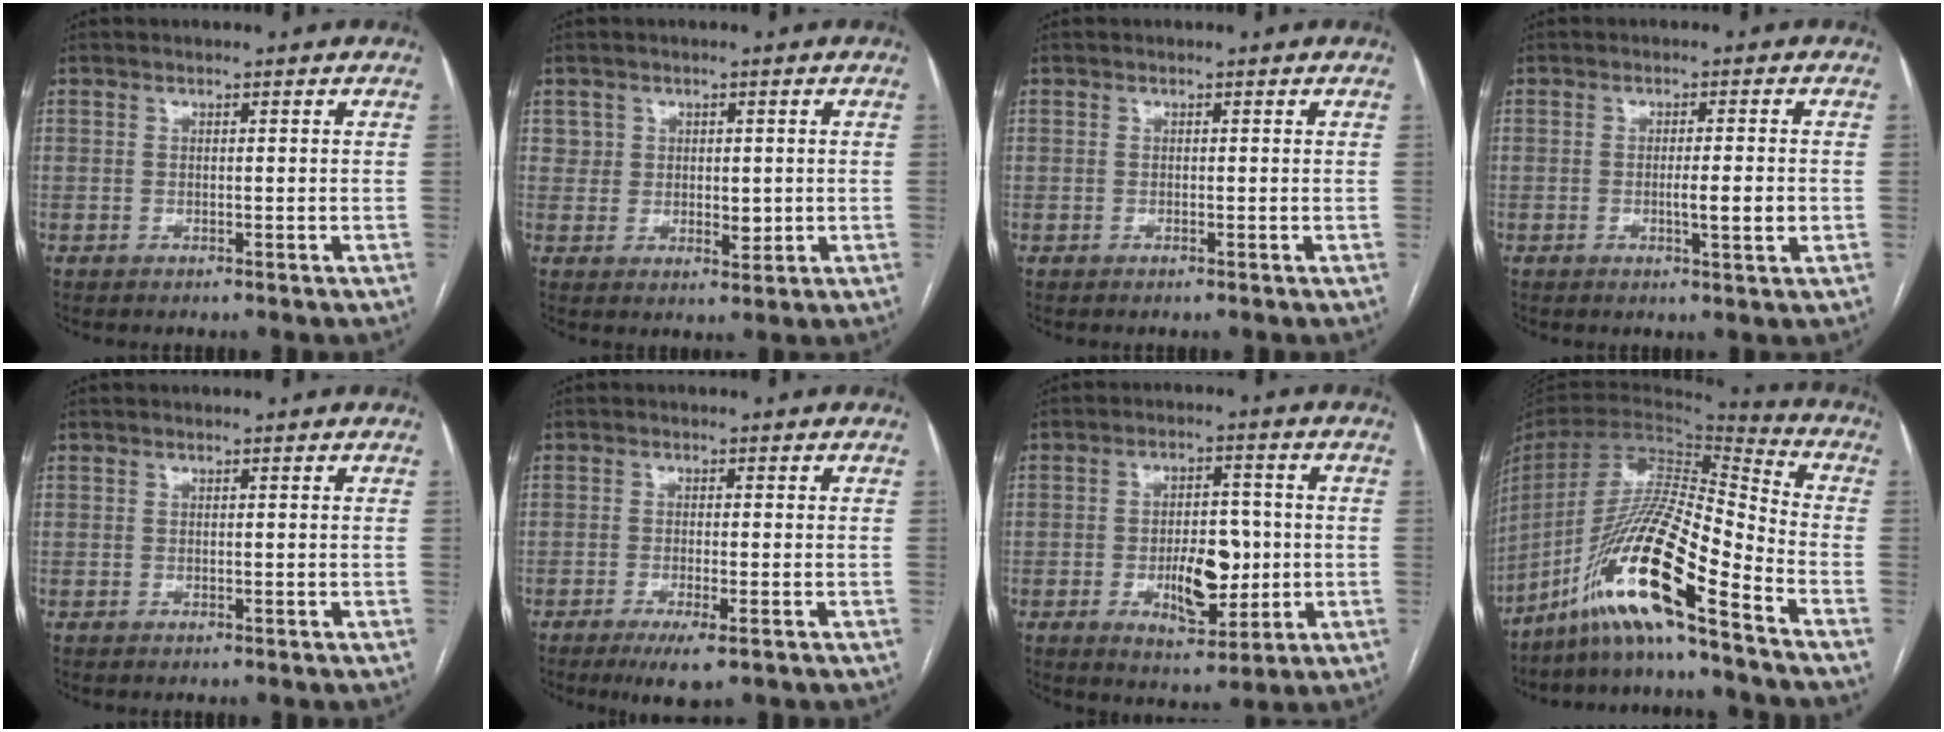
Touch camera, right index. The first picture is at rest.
{"total": 3.4, "force": [0.8, 2.9, 1.6], "torque": [-0.014, -0.002, 0.016]}
{"total": 0.0}
{"total": 3.8, "force": [-0.7, 0.1, 3.7], "torque": [-0.061, -0.004, -0.008]}
{"total": 0.0}
{"total": 4.5, "force": [-2.5, 0.6, 3.7], "torque": [-0.067, -0.012, -0.038]}
{"total": 9.1, "force": [-1.5, 4.1, 8.0], "torque": [-0.130, 0.006, -0.014]}
{"total": 18.2, "force": [-11.9, 0.6, 13.7], "torque": [-0.283, -0.014, -0.224]}